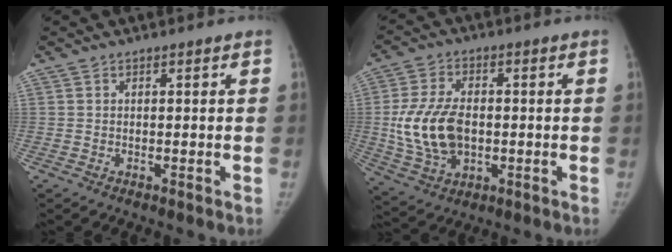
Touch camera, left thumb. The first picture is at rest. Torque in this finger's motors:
{"motor_torque": [0.14, 1.92, 0.38, -0.39, 0.52]}